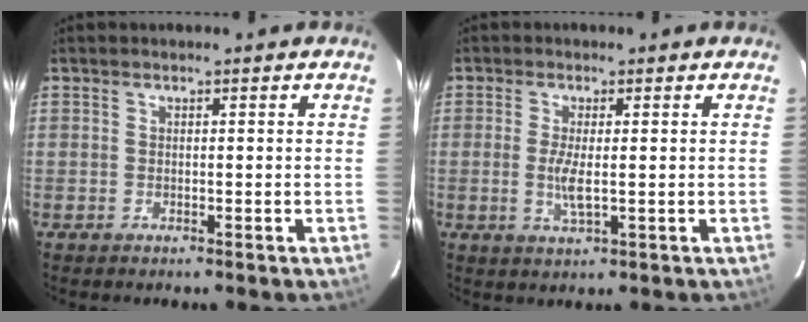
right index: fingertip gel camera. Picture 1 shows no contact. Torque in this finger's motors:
{"motor_torque": [0.45, -0.43, 0.28, 0.10]}